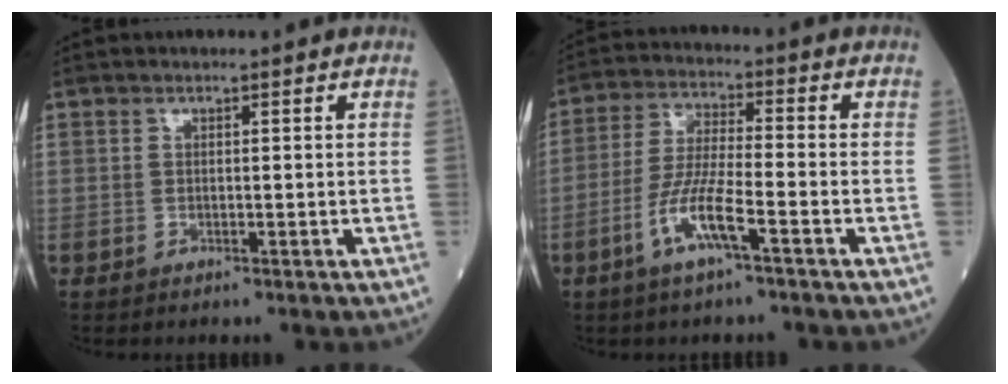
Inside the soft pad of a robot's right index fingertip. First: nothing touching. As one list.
[{"total": 7.9, "force": [-3.8, 0.5, 6.9], "torque": [-0.147, -0.004, -0.074]}]